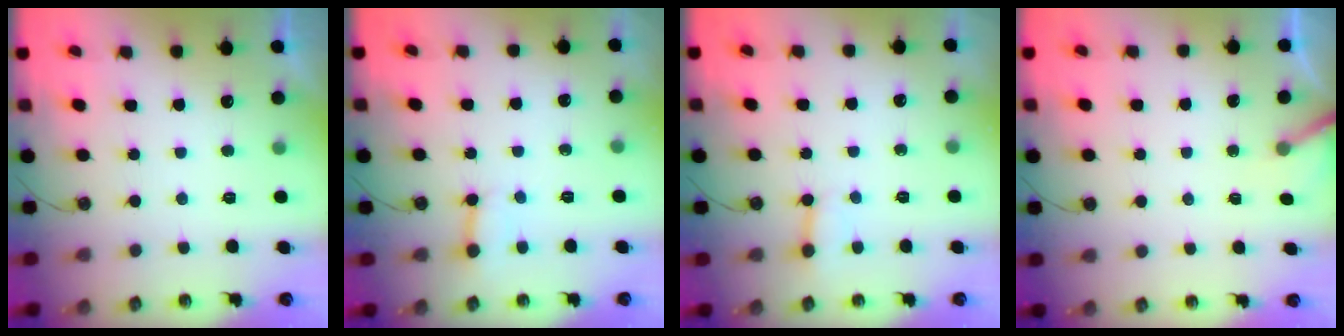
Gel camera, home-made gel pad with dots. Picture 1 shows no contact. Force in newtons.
{"total": 3.1, "press": 3.0, "slide": 0.4}
{"total": 2.0, "press": 2.0, "slide": 0.1}
{"total": 4.2, "press": 4.2, "slide": 0.3}